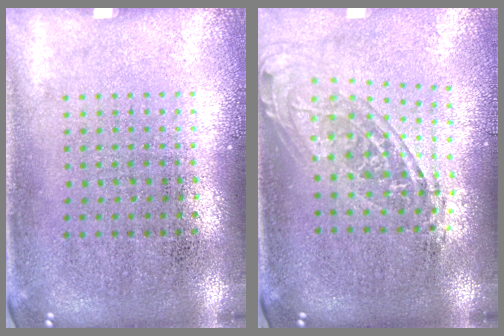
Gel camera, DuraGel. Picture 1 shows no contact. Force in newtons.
{"total": 1.7, "press": 1.3, "slide": 1.0}